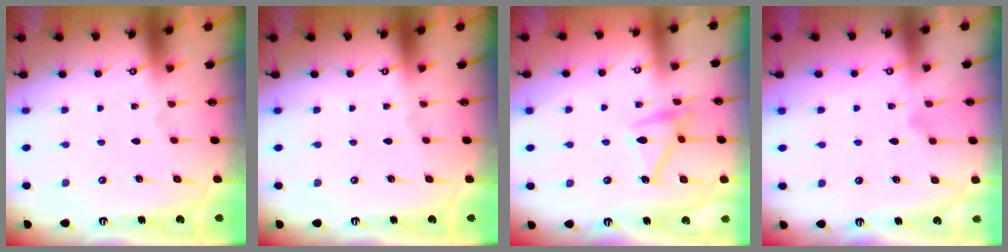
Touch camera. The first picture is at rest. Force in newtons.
{"total": 0.0}
{"total": 12.9, "press": 12.9, "slide": 0.3}
{"total": 7.5, "press": 7.4, "slide": 1.1}